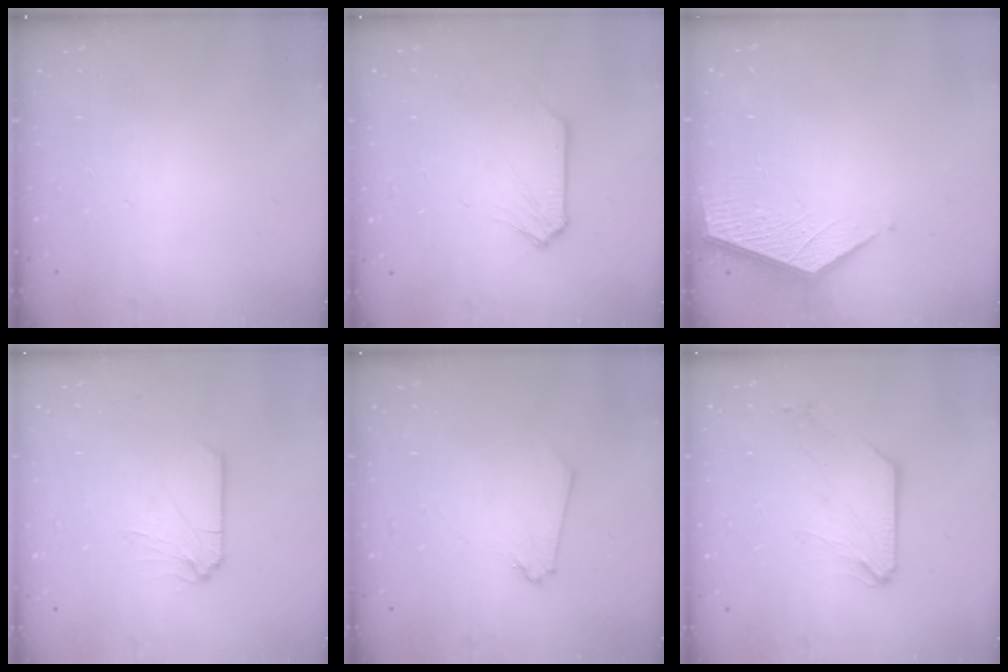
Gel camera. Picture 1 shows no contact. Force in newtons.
{"total": 0.0}
{"total": 3.5, "press": 3.5, "slide": 0.3}
{"total": 0.0}
{"total": 0.0}
{"total": 1.6, "press": 1.6, "slide": 0.4}